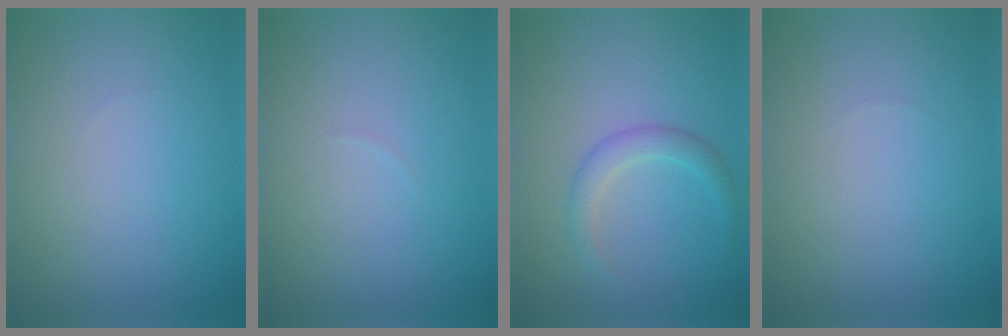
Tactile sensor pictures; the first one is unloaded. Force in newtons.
{"total": 0.0}
{"total": 2.0, "press": 2.0, "slide": 0.1}
{"total": 0.0}